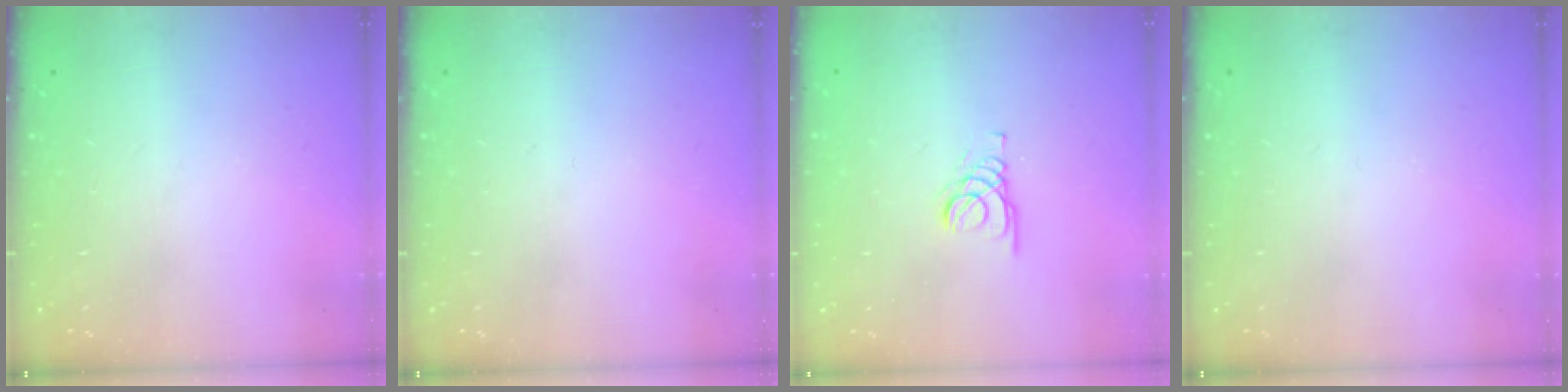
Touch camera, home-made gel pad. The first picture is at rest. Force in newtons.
{"total": 0.0}
{"total": 1.4, "press": 1.4, "slide": 0.2}
{"total": 0.0}